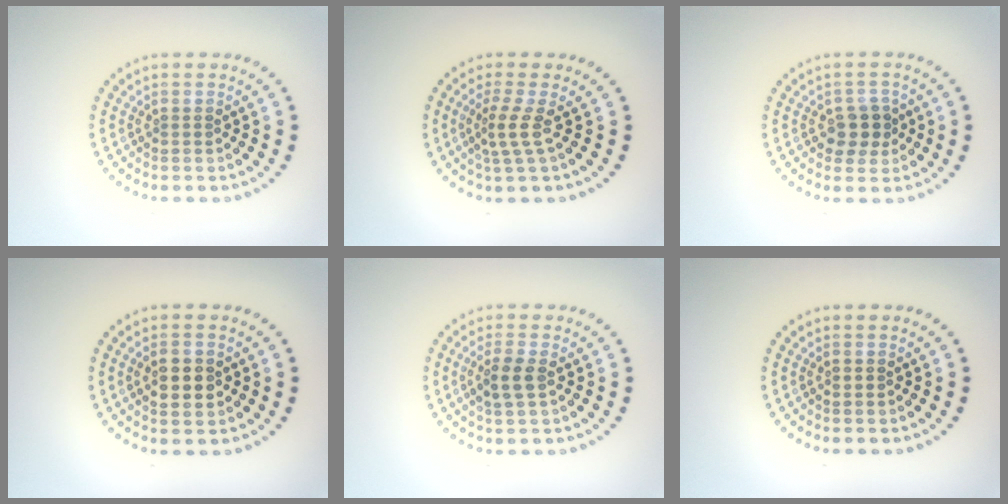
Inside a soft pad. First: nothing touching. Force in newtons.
{"total": 2.3, "press": 1.5, "slide": 1.7}
{"total": 2.6, "press": 2.5, "slide": 0.9}
{"total": 2.8, "press": 2.8, "slide": 0.1}
{"total": 2.4, "press": 2.3, "slide": 0.5}
{"total": 0.6, "press": 0.6, "slide": 0.1}